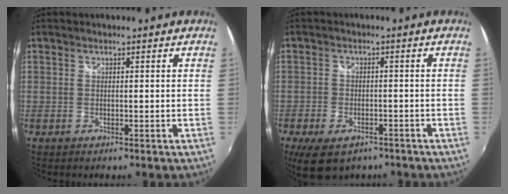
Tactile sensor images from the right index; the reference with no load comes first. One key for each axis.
{"total": 9.4, "fx": -6.1, "fy": 5.1, "fz": 5.1, "tx": -0.119, "ty": -0.021, "tz": -0.094}